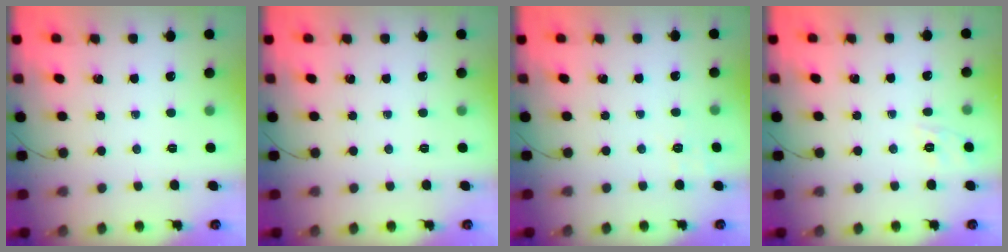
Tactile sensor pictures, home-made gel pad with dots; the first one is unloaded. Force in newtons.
{"total": 0.0}
{"total": 2.3, "press": 1.5, "slide": 1.8}
{"total": 1.7, "press": 0.4, "slide": 1.6}